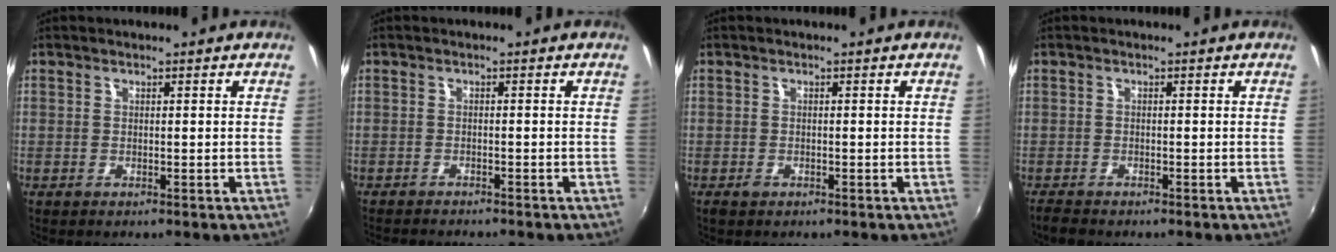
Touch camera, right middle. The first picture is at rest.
{"total": 4.4, "force": [-4.1, 0.6, 1.4], "torque": [-0.038, -0.016, -0.066]}
{"total": 1.1, "force": [-0.8, 0.7, 0.4], "torque": [-0.008, -0.003, -0.016]}
{"total": 2.2, "force": [-2.0, 0.8, 0.5], "torque": [-0.017, -0.007, -0.040]}